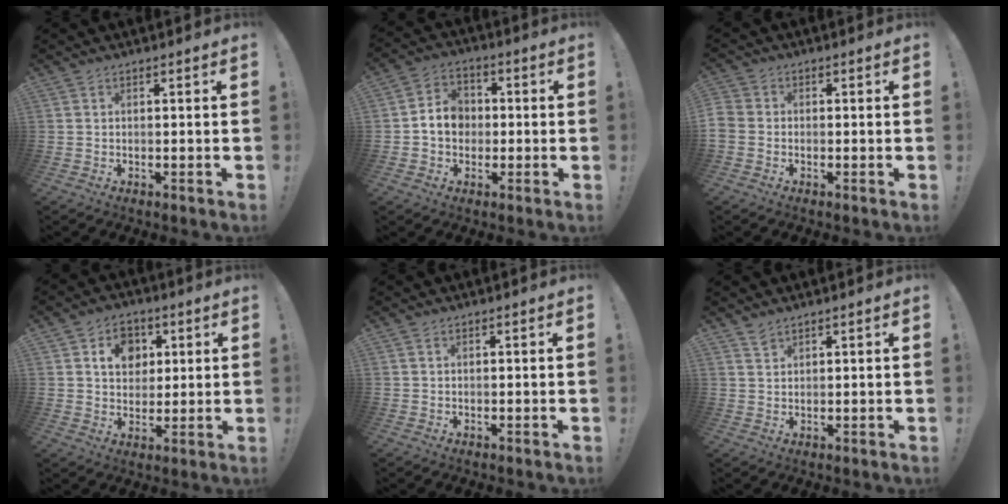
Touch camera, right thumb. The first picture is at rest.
{"total": 8.3, "force": [-0.6, 7.3, 4.0], "torque": [-0.062, 0.012, -0.008]}
{"total": 0.6, "force": [-0.3, 0.5, 0.0], "torque": [-0.001, 0.003, -0.005]}
{"total": 9.5, "force": [3.8, 7.8, 4.0], "torque": [-0.055, -0.014, 0.073]}
{"total": 0.0}
{"total": 2.3, "force": [2.0, 1.0, 0.7], "torque": [-0.008, -0.014, 0.036]}